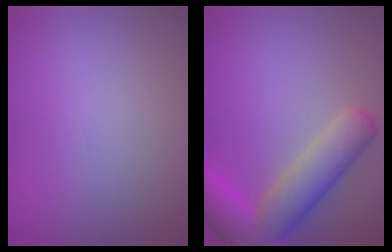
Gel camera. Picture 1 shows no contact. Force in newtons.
{"total": 7.6, "press": 7.6, "slide": 0.6}